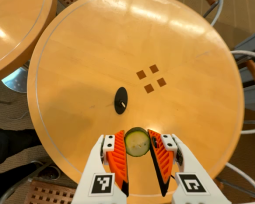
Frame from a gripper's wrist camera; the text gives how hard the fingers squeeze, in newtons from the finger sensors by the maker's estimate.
{"total": 9.2, "left": 9.0, "right": 9.3}